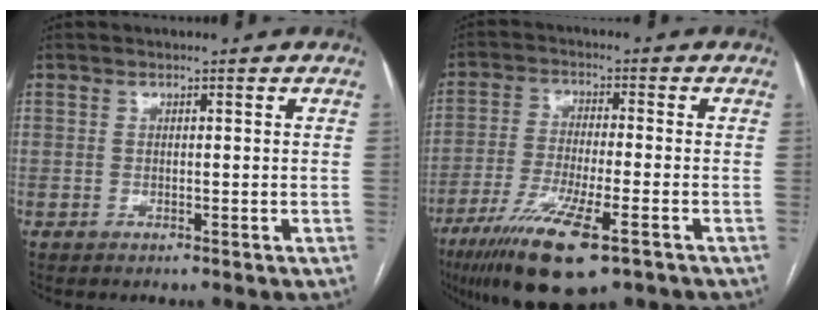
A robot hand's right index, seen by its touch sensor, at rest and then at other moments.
{"total": 13.8, "force": [-8.1, 2.3, 10.9], "torque": [-0.211, -0.036, -0.137]}